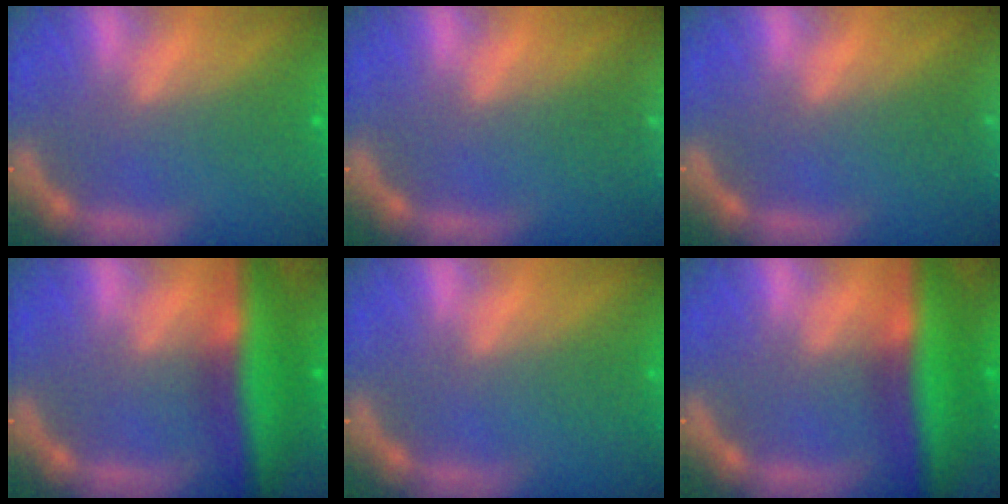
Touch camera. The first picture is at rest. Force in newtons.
{"total": 5.0}
{"total": 9.0}
{"total": 9.0}
{"total": 0.0}
{"total": 9.5}